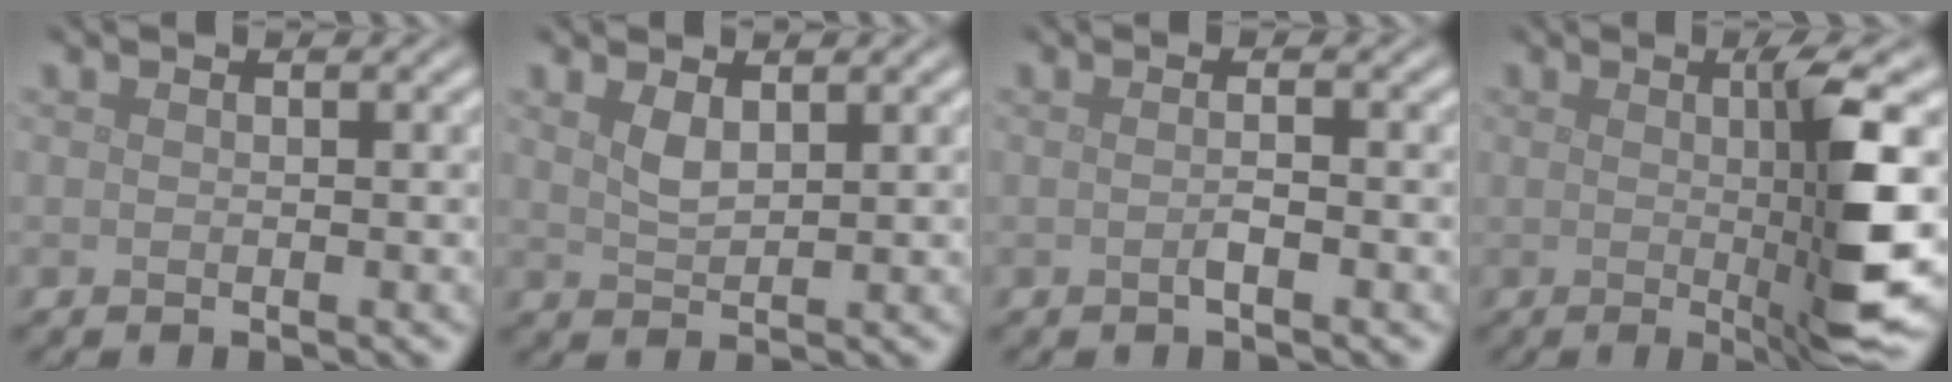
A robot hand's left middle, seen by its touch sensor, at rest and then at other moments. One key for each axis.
{"total": 1.7, "fx": 1.0, "fy": 0.6, "fz": 1.2, "tx": -0.028, "ty": -0.001, "tz": 0.024}
{"total": 1.3, "fx": -0.2, "fy": 0.2, "fz": 1.2, "tx": -0.019, "ty": 0.002, "tz": -0.007}
{"total": 7.5, "fx": 0.0, "fy": 0.7, "fz": 7.5, "tx": -0.122, "ty": -0.006, "tz": 0.010}